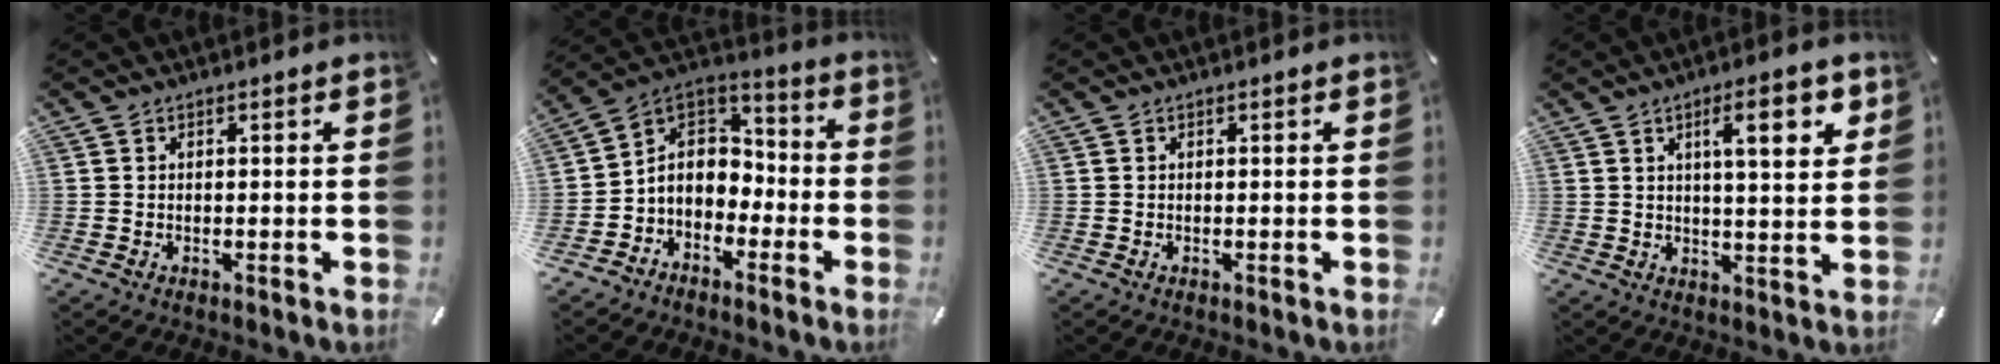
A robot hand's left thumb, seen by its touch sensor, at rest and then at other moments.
{"total": 7.6, "force": [-2.7, 6.8, 2.1], "torque": [-0.067, 0.003, -0.052]}
{"total": 0.0}
{"total": 11.0, "force": [4.5, 2.8, 9.6], "torque": [-0.145, -0.009, 0.063]}